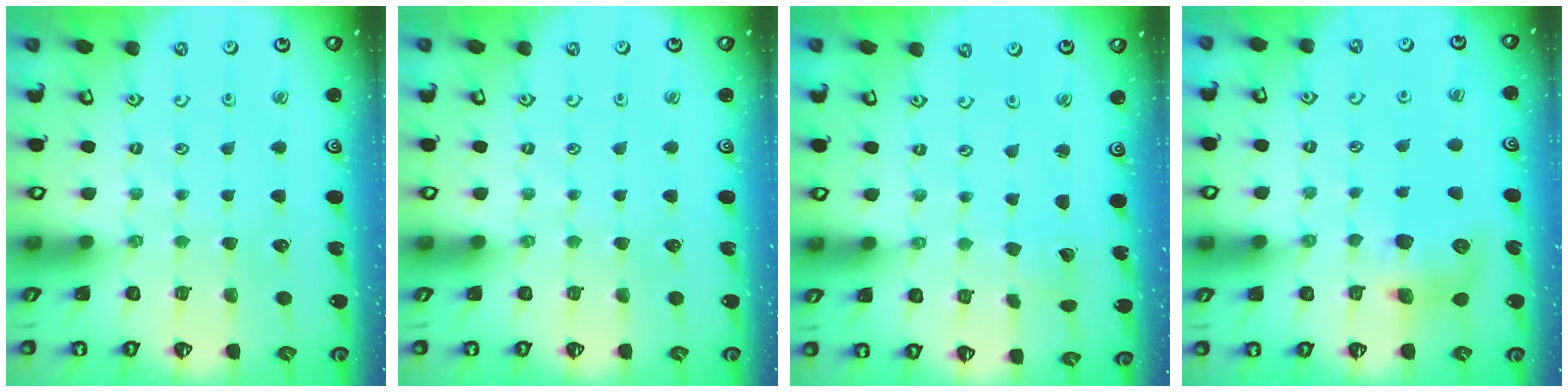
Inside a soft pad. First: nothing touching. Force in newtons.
{"total": 0.0}
{"total": 1.6, "press": 1.6, "slide": 0.1}
{"total": 8.2, "press": 8.1, "slide": 1.2}